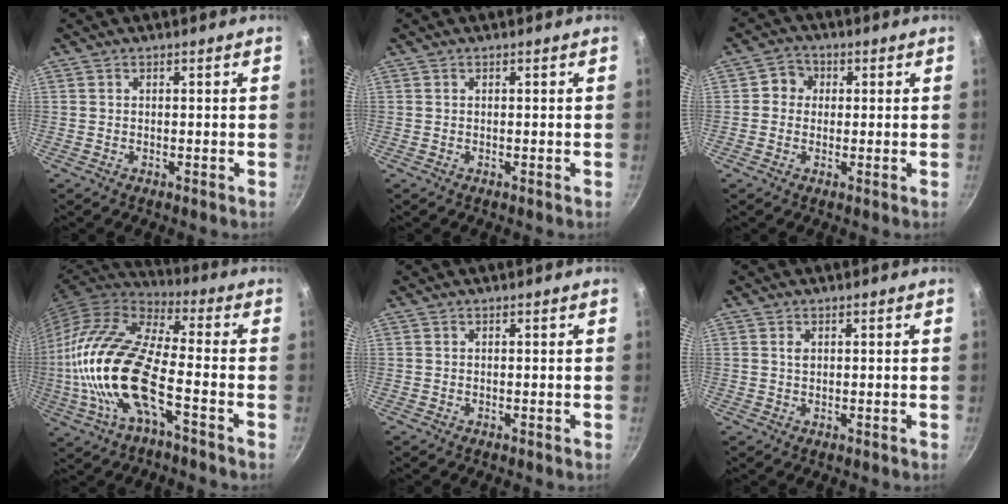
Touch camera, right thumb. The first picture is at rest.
{"total": 0.0}
{"total": 4.0, "force": [0.4, 3.8, 1.3], "torque": [0.007, 0.006, -0.004]}
{"total": 20.9, "force": [-5.2, 8.1, 18.5], "torque": [-0.374, 0.026, -0.115]}
{"total": 0.0}
{"total": 1.1, "force": [0.4, 0.7, 0.8], "torque": [-0.012, 0.002, 0.008]}